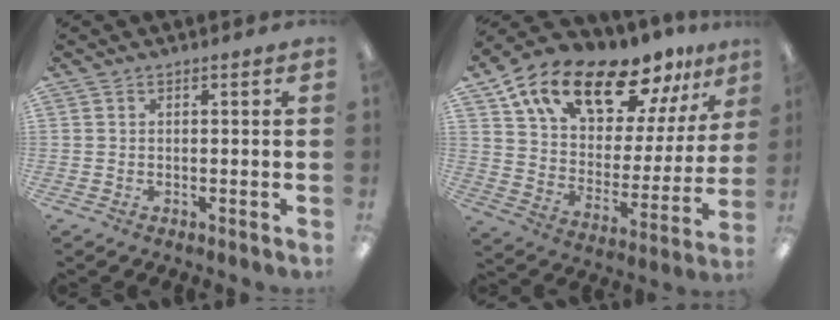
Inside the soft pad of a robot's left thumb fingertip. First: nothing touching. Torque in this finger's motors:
{"motor_torque": [1.90, 2.21, 1.39, -1.39, 0.18]}